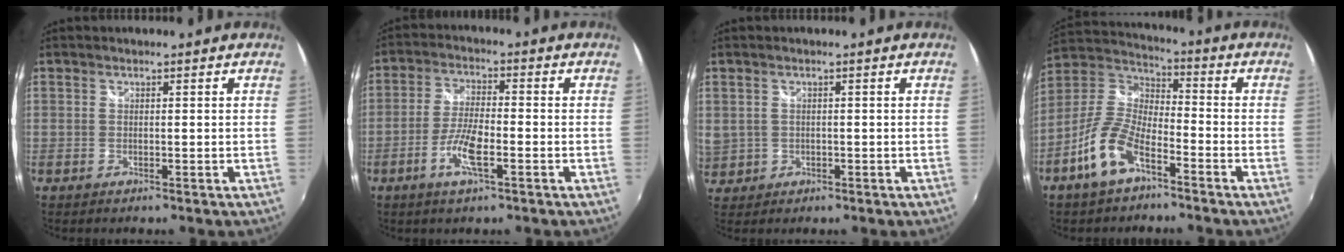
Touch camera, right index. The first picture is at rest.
{"total": 7.2, "force": [-3.0, 1.6, 6.3], "torque": [-0.133, -0.002, -0.060]}
{"total": 5.6, "force": [0.3, 5.1, 2.2], "torque": [-0.059, 0.004, 0.020]}
{"total": 11.9, "force": [-6.7, 5.3, 8.3], "torque": [-0.186, 0.001, -0.131]}